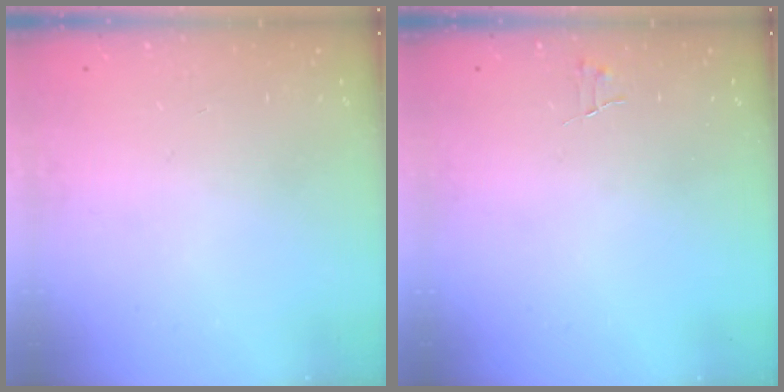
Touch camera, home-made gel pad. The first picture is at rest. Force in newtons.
{"total": 3.9, "press": 3.9, "slide": 0.4}